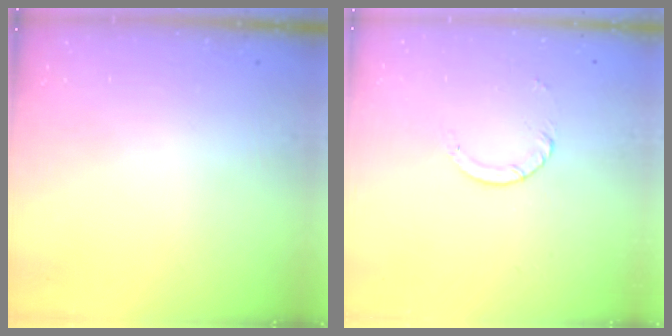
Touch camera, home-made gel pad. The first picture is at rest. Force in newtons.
{"total": 2.5, "press": 2.4, "slide": 0.2}